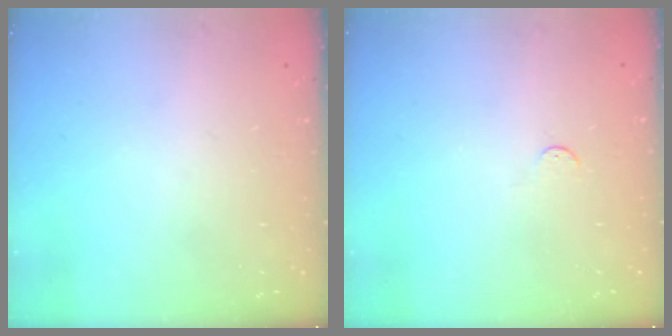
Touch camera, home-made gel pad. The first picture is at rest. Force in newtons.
{"total": 2.9, "press": 2.9, "slide": 0.4}